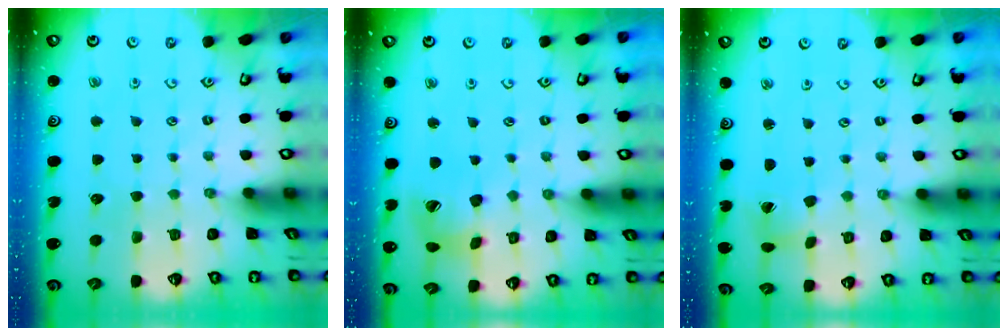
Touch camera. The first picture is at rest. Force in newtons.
{"total": 14.3, "press": 14.2, "slide": 2.1}
{"total": 2.2, "press": 2.2, "slide": 0.3}